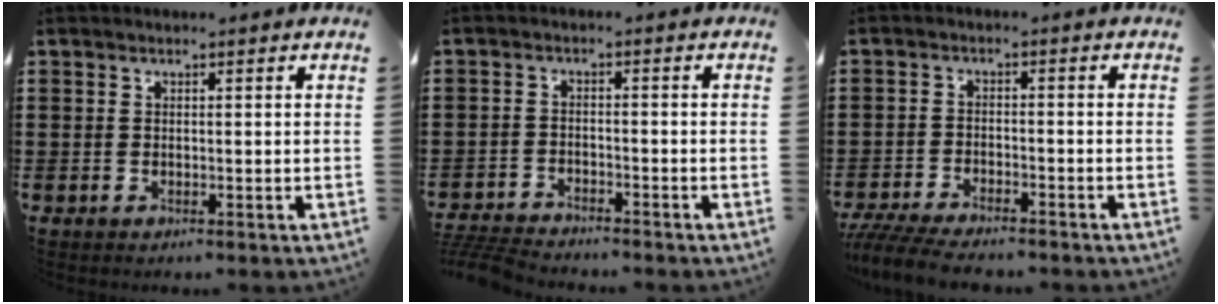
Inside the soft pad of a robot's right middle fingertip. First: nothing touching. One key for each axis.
{"total": 4.5, "fx": -4.4, "fy": 0.4, "fz": 1.0, "tx": -0.033, "ty": -0.006, "tz": -0.093}
{"total": 4.7, "fx": -4.5, "fy": 0.4, "fz": 1.4, "tx": -0.042, "ty": -0.010, "tz": -0.094}